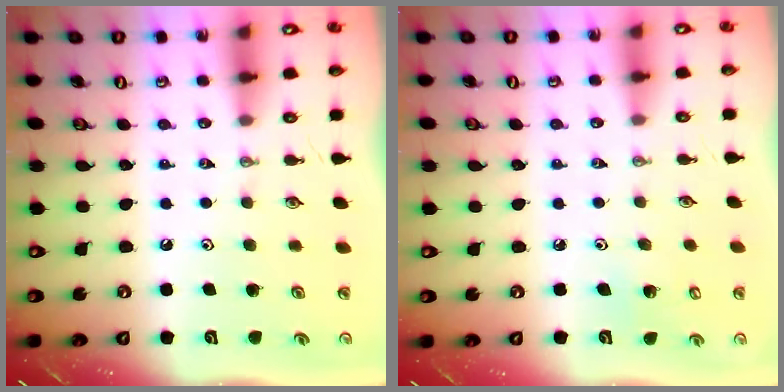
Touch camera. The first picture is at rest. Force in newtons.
{"total": 4.2, "press": 4.2, "slide": 0.2}